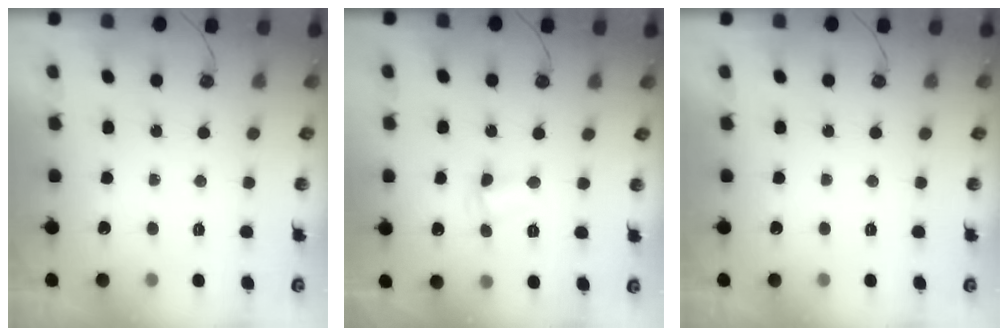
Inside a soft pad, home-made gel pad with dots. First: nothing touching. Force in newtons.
{"total": 2.4, "press": 2.4, "slide": 0.3}
{"total": 0.0}